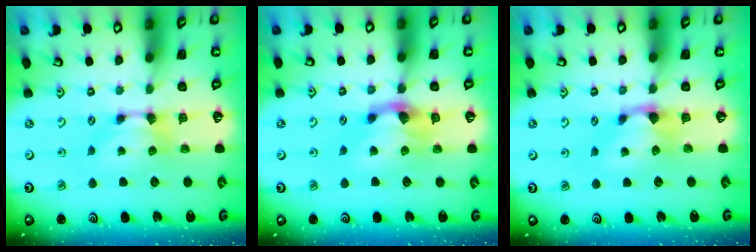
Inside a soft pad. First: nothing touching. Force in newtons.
{"total": 2.9, "press": 2.2, "slide": 2.0}
{"total": 1.1, "press": 0.1, "slide": 1.1}